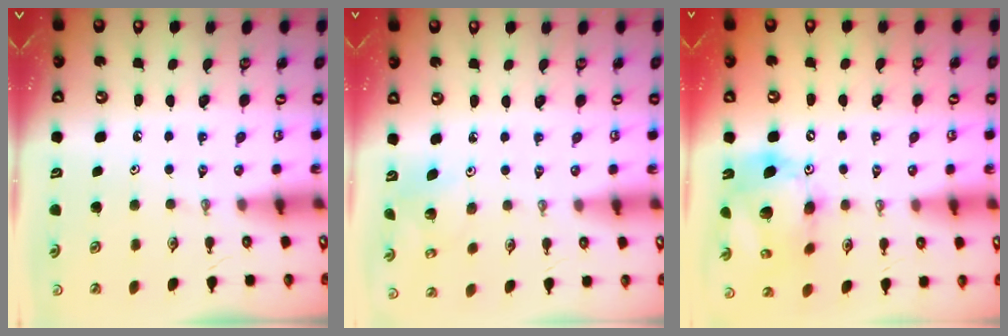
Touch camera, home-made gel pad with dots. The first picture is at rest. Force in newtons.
{"total": 4.2, "press": 4.2, "slide": 0.3}
{"total": 16.9, "press": 16.7, "slide": 2.6}